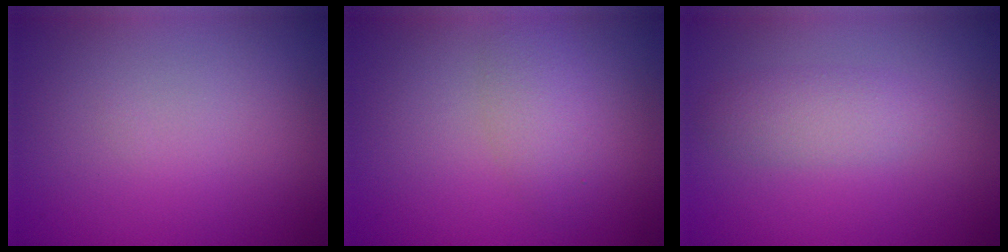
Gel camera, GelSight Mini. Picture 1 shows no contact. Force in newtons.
{"total": 2.3, "press": 2.3, "slide": 0.0}
{"total": 2.0, "press": 2.0, "slide": 0.0}